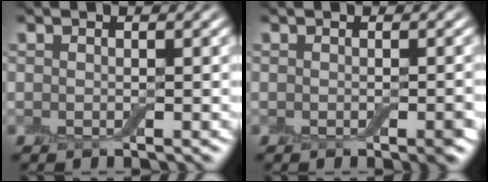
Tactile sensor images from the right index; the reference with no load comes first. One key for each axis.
{"total": 1.4, "fx": -0.5, "fy": 0.2, "fz": 1.2, "tx": -0.014, "ty": -0.002, "tz": -0.006}